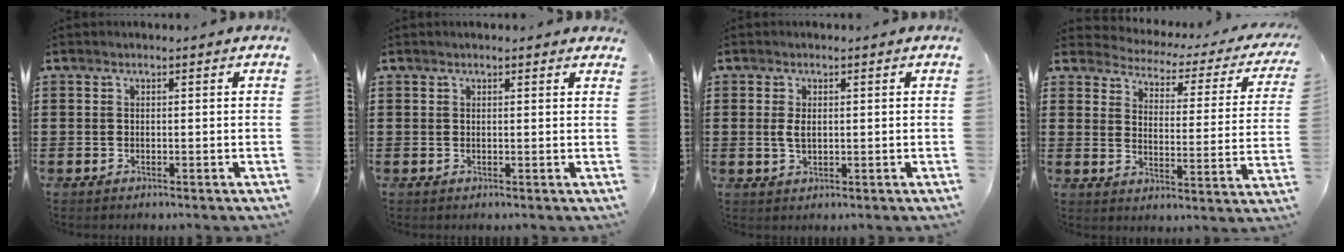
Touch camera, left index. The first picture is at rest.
{"total": 0.7, "force": [0.6, 0.2, 0.4], "torque": [-0.009, 0.002, 0.010]}
{"total": 2.3, "force": [0.1, 1.3, 1.9], "torque": [-0.048, 0.002, -0.002]}
{"total": 2.2, "force": [2.1, 0.4, 0.2], "torque": [-0.026, -0.025, 0.026]}